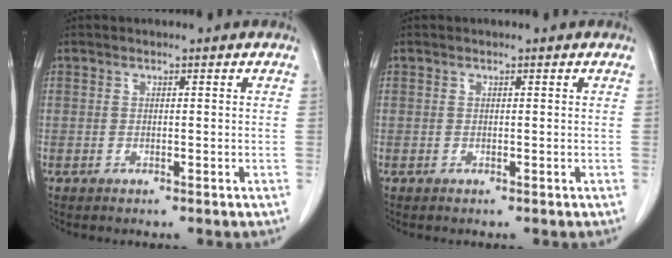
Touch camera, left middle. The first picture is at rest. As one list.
[{"total": 0.0}]